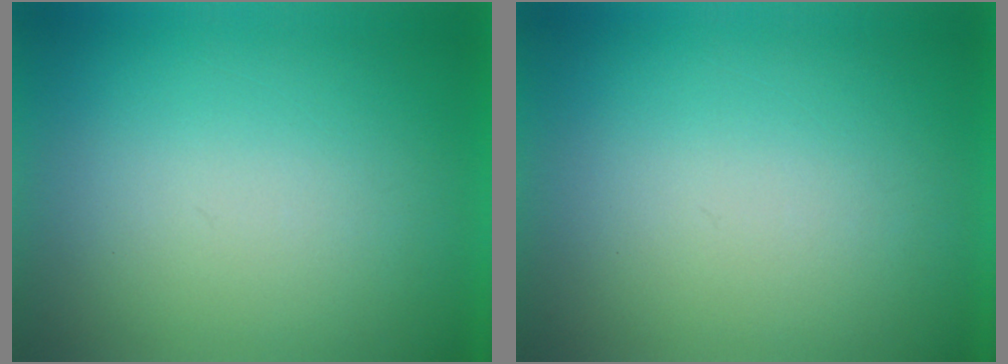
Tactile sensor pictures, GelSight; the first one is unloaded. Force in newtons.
{"total": 0.0}